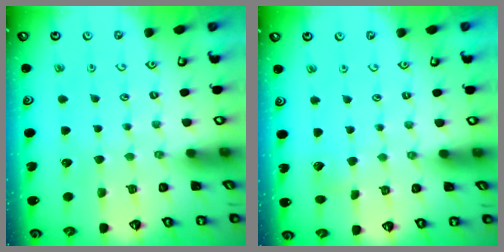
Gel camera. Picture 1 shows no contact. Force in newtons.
{"total": 2.4, "press": 2.4, "slide": 0.2}